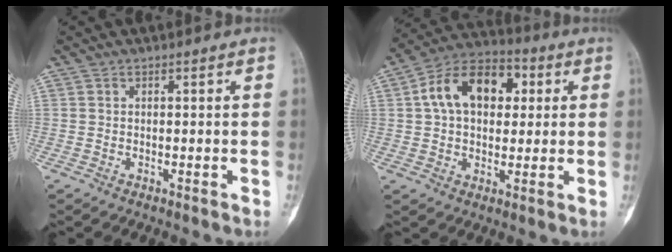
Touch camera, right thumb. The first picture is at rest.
{"total": 14.9, "force": [3.3, 9.9, 10.6], "torque": [-0.151, 0.021, 0.046]}